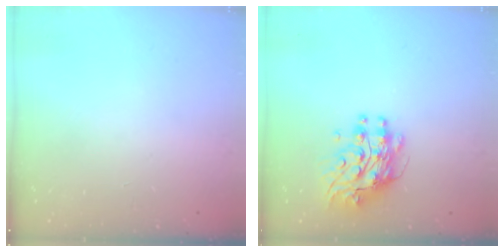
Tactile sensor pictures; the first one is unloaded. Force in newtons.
{"total": 9.8, "press": 9.7, "slide": 0.8}